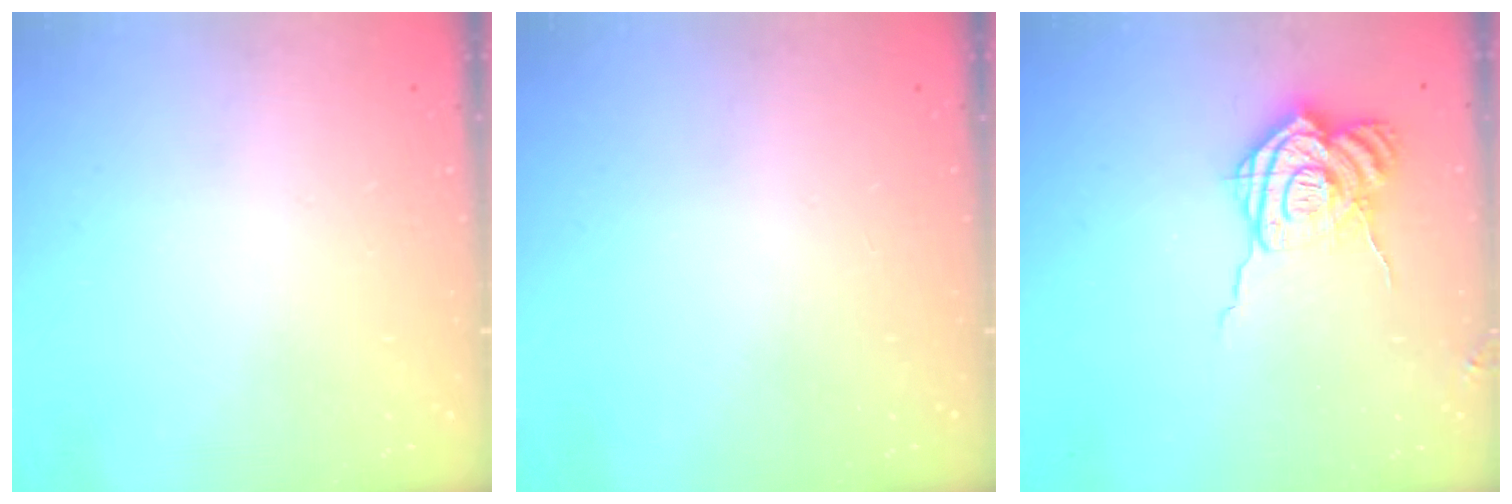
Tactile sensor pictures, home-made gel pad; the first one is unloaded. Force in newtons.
{"total": 0.0}
{"total": 13.9, "press": 13.8, "slide": 1.5}